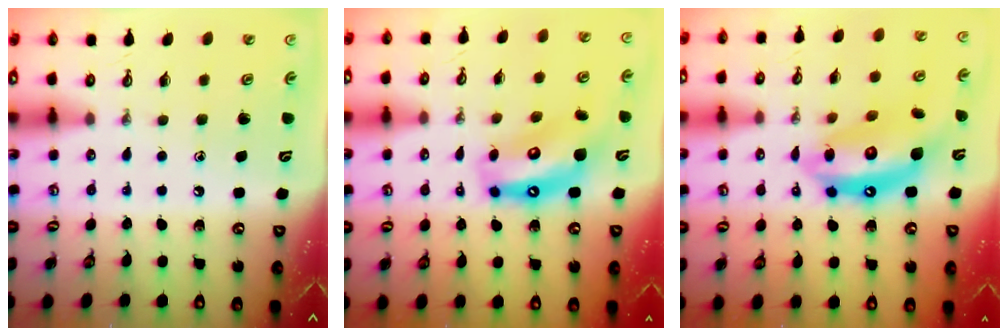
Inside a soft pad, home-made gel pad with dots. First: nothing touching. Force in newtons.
{"total": 10.8, "press": 10.7, "slide": 1.2}
{"total": 15.1, "press": 15.0, "slide": 1.7}